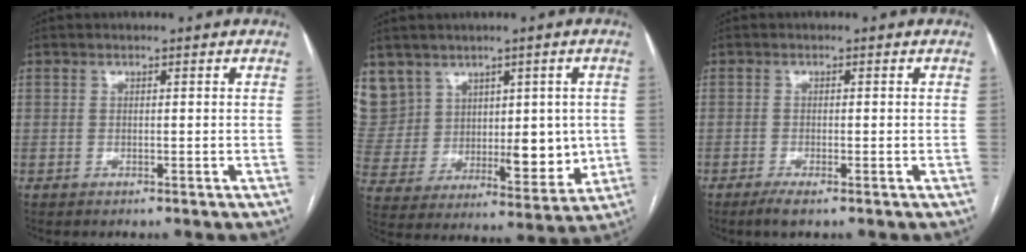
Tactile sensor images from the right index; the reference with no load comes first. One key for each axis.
{"total": 16.7, "fx": 7.0, "fy": 13.2, "fz": 7.5, "tx": -0.161, "ty": 0.054, "tz": 0.172}
{"total": 2.5, "fx": -1.6, "fy": 0.1, "fz": 1.9, "tx": -0.036, "ty": -0.007, "tz": -0.031}